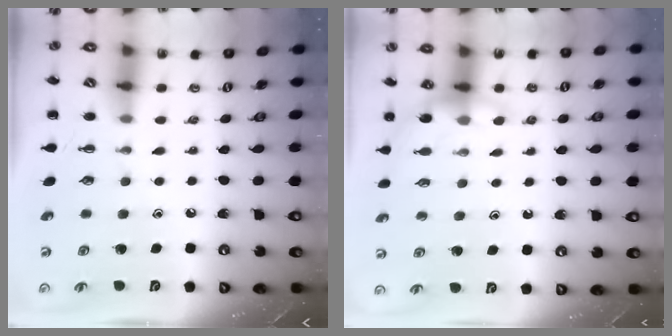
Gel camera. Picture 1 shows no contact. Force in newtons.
{"total": 5.6, "press": 5.4, "slide": 1.5}